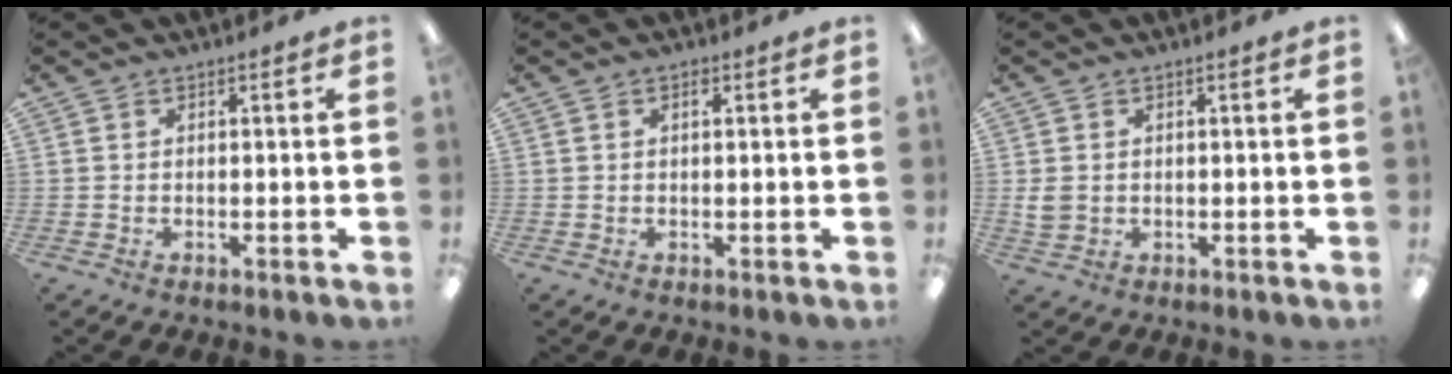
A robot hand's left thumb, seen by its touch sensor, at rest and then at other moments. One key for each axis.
{"total": 1.2, "fx": 0.5, "fy": 0.6, "fz": 0.9, "tx": -0.021, "ty": 0.005, "tz": 0.007}
{"total": 3.1, "fx": 0.3, "fy": 2.6, "fz": 1.6, "tx": -0.023, "ty": 0.003, "tz": 0.005}